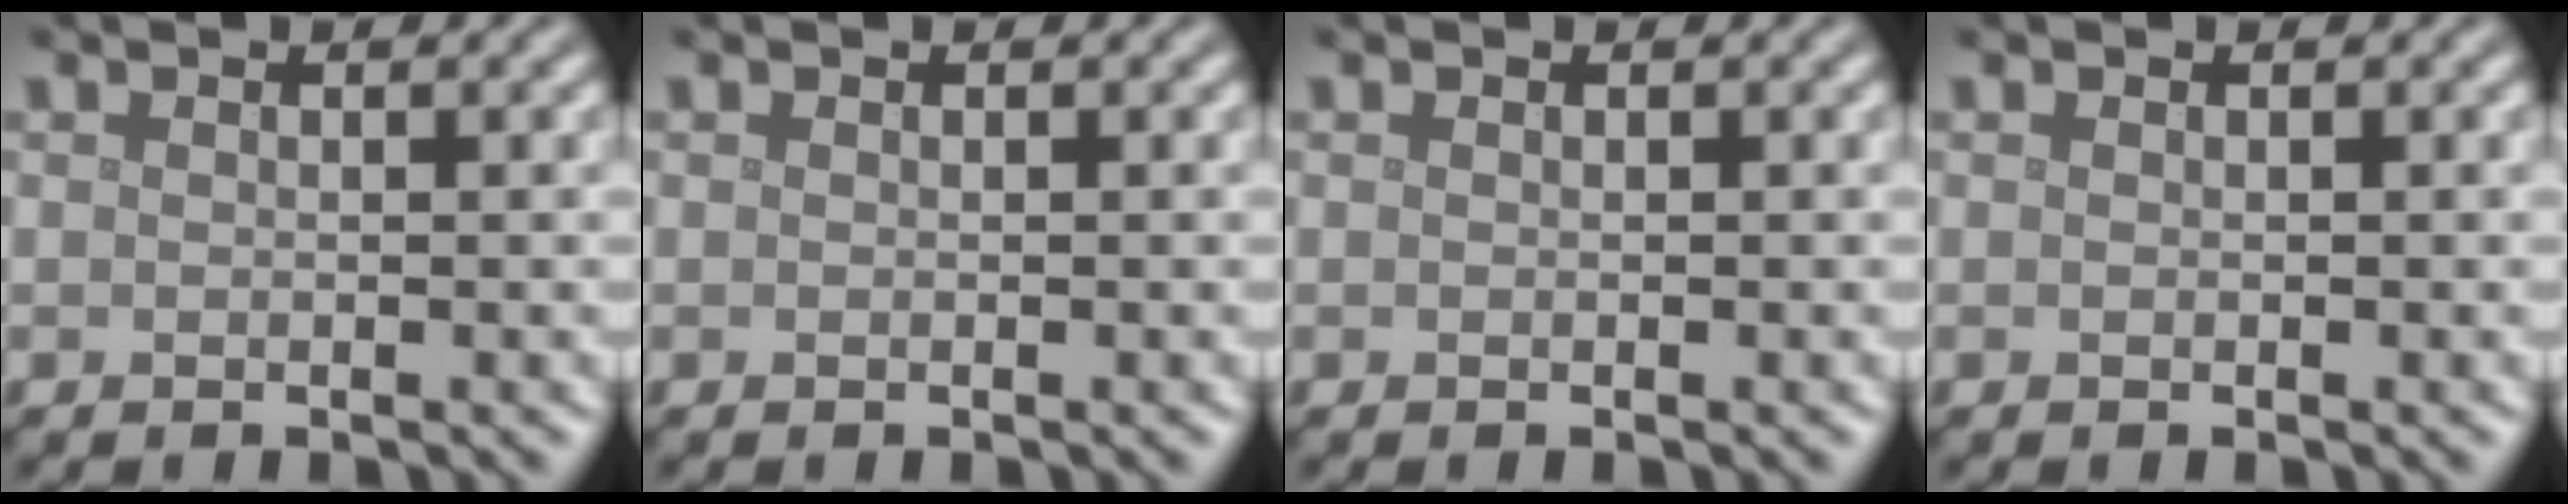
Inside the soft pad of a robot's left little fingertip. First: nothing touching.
{"total": 0.0}
{"total": 0.0}
{"total": 0.0}